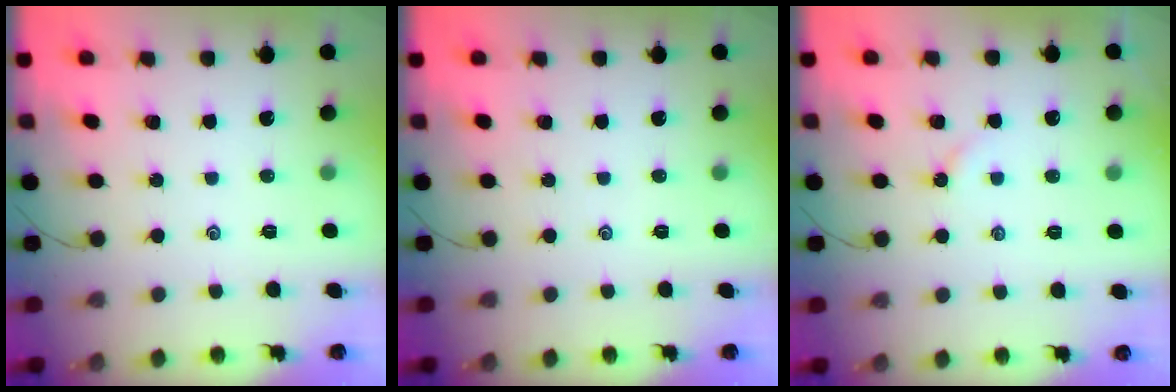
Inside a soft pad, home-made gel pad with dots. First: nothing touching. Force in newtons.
{"total": 0.0}
{"total": 2.2, "press": 2.2, "slide": 0.4}